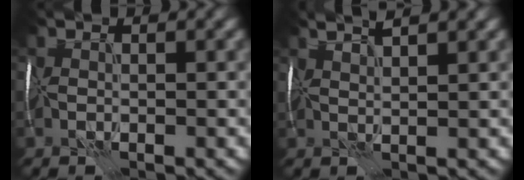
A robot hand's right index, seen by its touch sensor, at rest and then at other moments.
{"total": 3.2, "force": [2.7, 0.3, 1.7], "torque": [-0.023, 0.021, 0.036]}